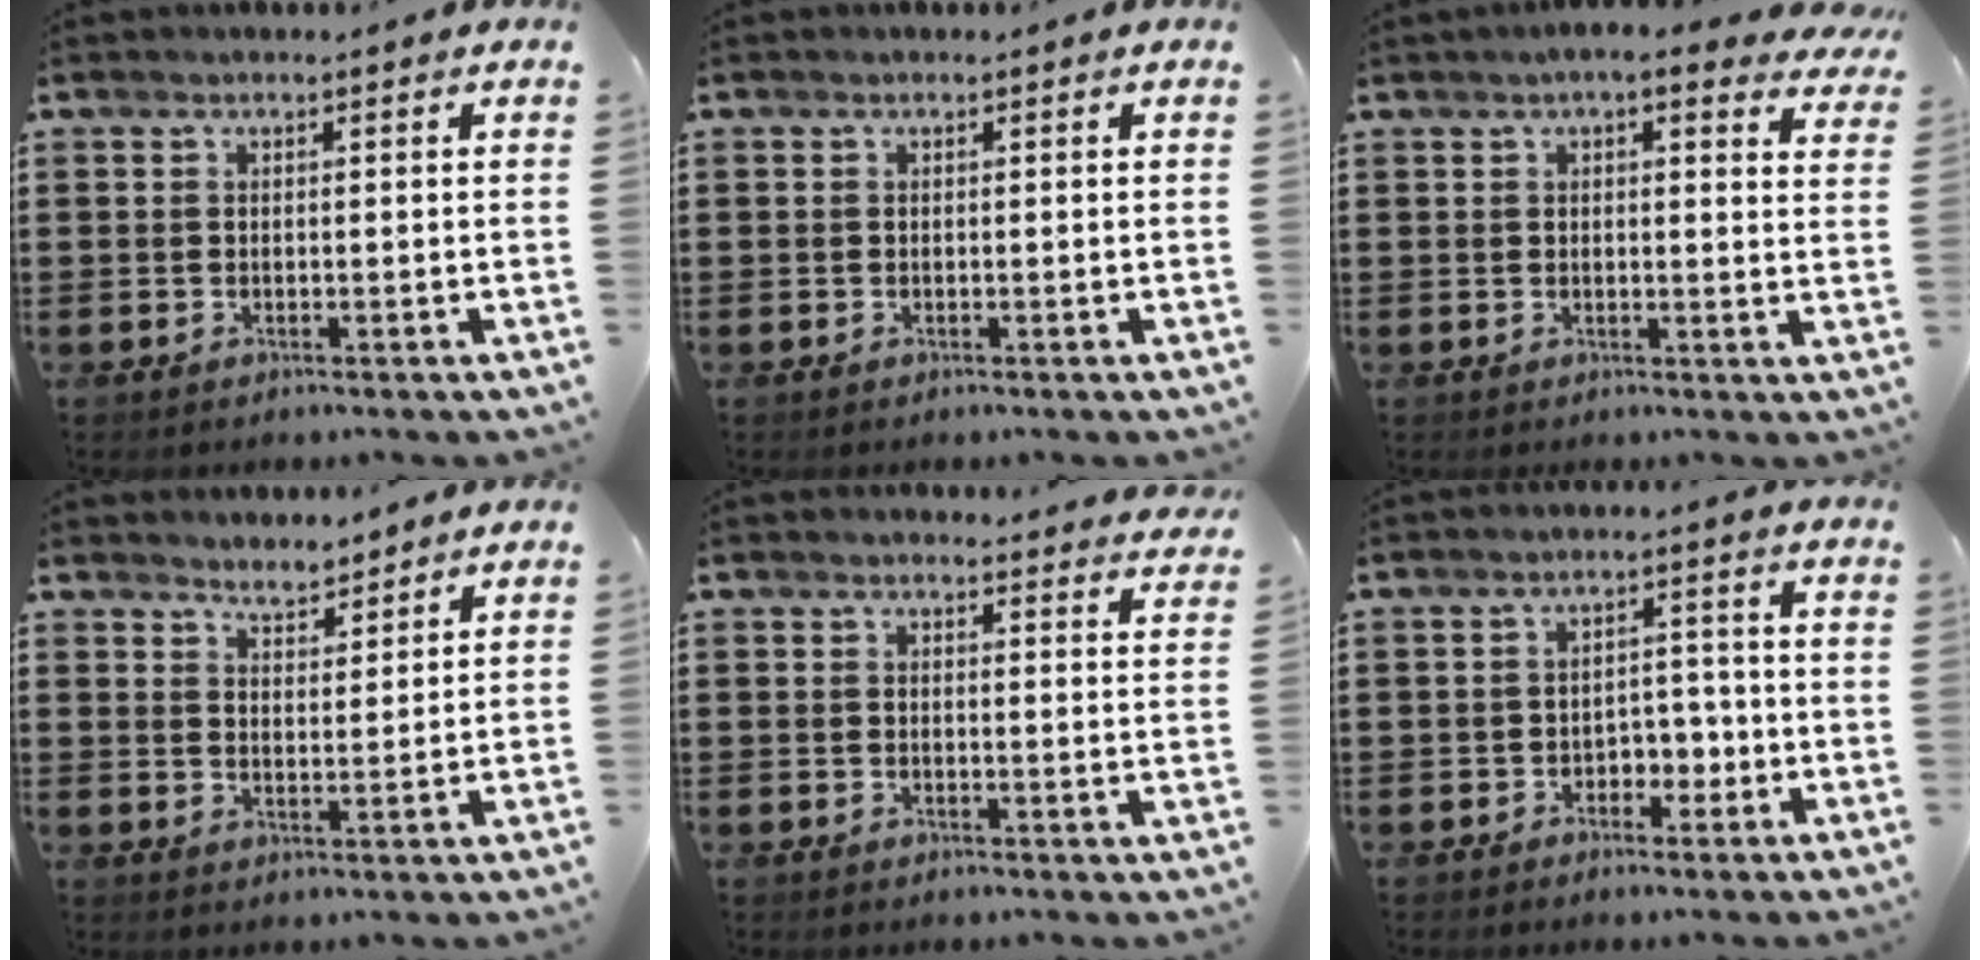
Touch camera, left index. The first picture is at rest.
{"total": 0.0}
{"total": 4.2, "force": [3.5, 0.3, 2.4], "torque": [-0.057, -0.005, 0.062]}
{"total": 3.3, "force": [3.3, 0.4, -0.3], "torque": [-0.004, -0.009, 0.063]}
{"total": 2.7, "force": [2.7, -0.1, 0.2], "torque": [-0.004, -0.014, 0.049]}
{"total": 3.5, "force": [-1.9, 2.4, 1.7], "torque": [-0.038, 0.005, -0.040]}